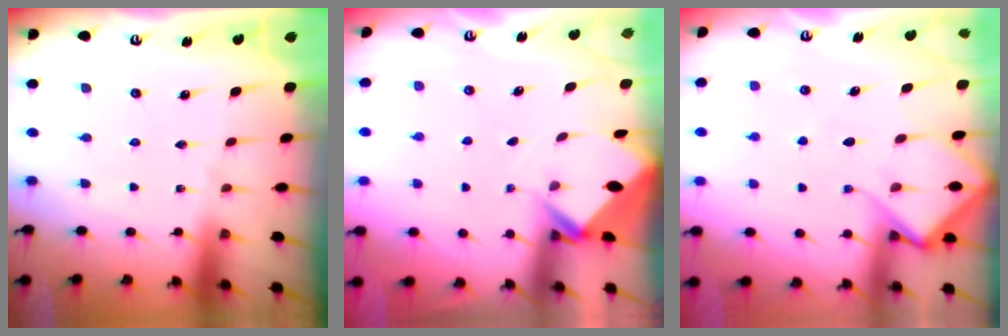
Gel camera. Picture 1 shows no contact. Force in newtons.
{"total": 2.7, "press": 2.7, "slide": 0.1}
{"total": 8.9, "press": 8.8, "slide": 0.8}